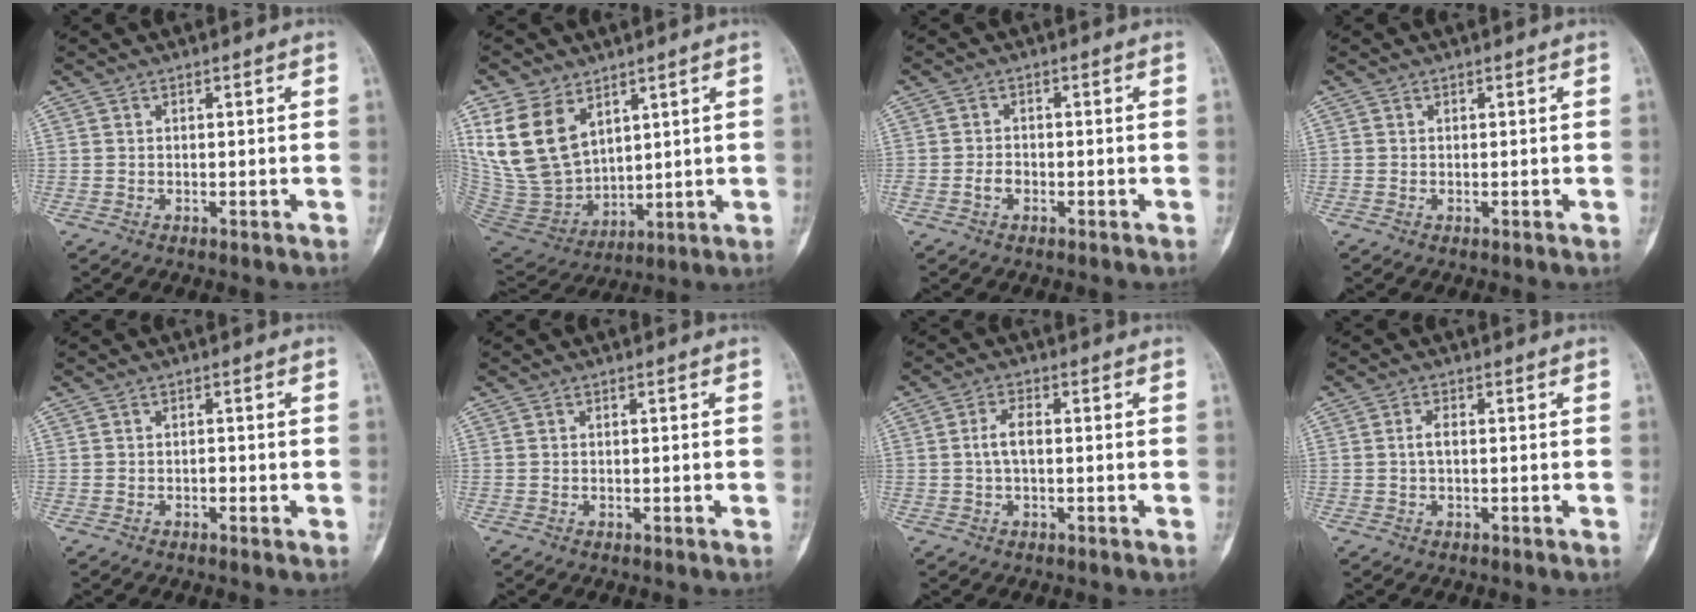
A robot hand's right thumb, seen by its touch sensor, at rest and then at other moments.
{"total": 16.3, "force": [7.6, 10.6, 9.8], "torque": [-0.171, -0.039, 0.173]}
{"total": 2.0, "force": [-0.8, 1.4, 1.2], "torque": [-0.019, 0.008, -0.015]}
{"total": 0.0}
{"total": 1.4, "force": [-0.4, 0.7, 1.1], "torque": [-0.012, 0.002, -0.007]}
{"total": 0.0}
{"total": 3.3, "force": [0.0, 1.5, 2.9], "torque": [-0.061, 0.011, -0.002]}
{"total": 1.7, "force": [0.0, 0.8, 1.5], "torque": [-0.029, 0.006, 0.000]}